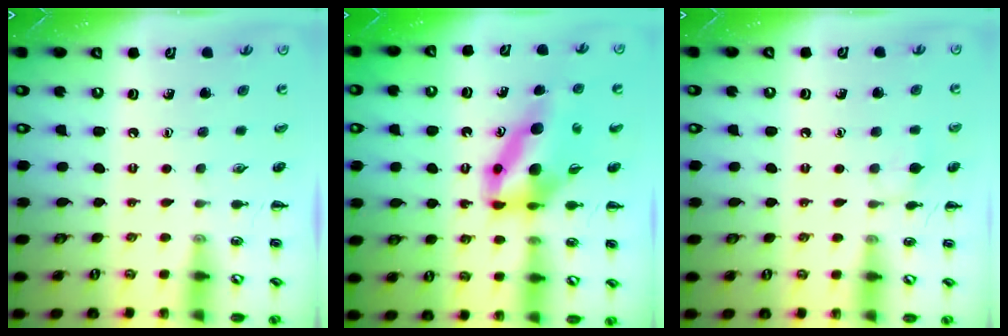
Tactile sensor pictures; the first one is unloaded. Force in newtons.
{"total": 10.5, "press": 10.0, "slide": 3.3}
{"total": 6.1, "press": 5.8, "slide": 2.0}